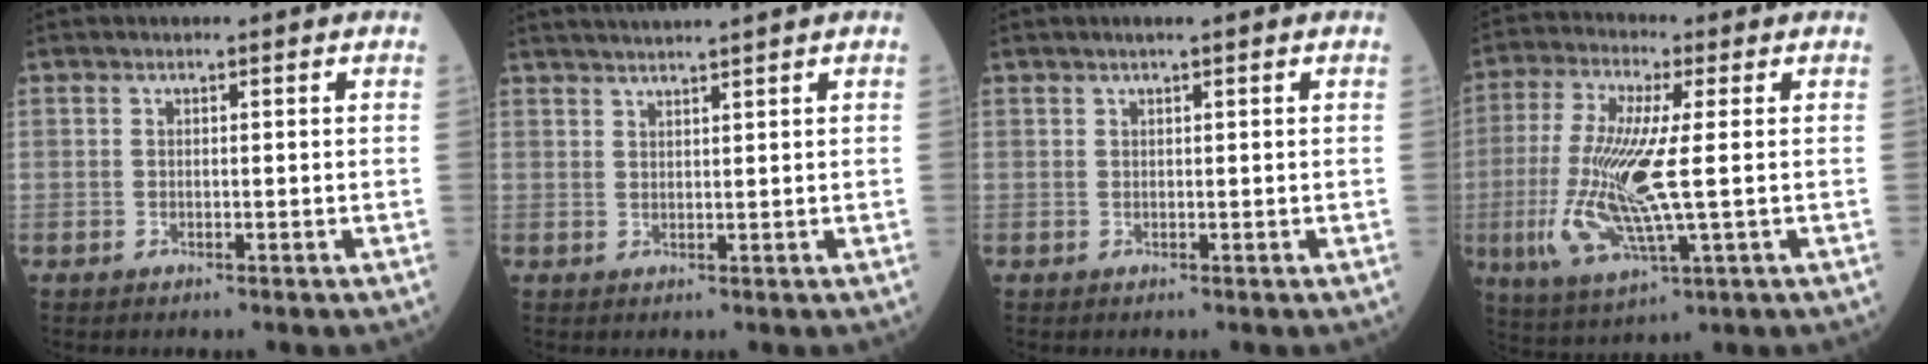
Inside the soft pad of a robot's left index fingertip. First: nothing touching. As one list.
[{"total": 6.5, "force": [5.9, -1.0, 2.5], "torque": [-0.040, 0.026, 0.094]}, {"total": 2.3, "force": [1.7, 0.2, 1.4], "torque": [-0.019, 0.019, 0.027]}, {"total": 13.2, "force": [-0.9, 2.1, 13.0], "torque": [-0.289, -0.008, -0.010]}]